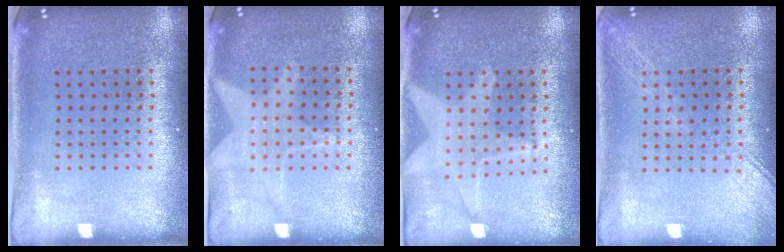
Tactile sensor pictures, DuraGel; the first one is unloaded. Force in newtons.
{"total": 1.1, "press": 0.9, "slide": 0.6}
{"total": 1.8, "press": 1.6, "slide": 0.9}
{"total": 1.6, "press": 1.5, "slide": 0.2}